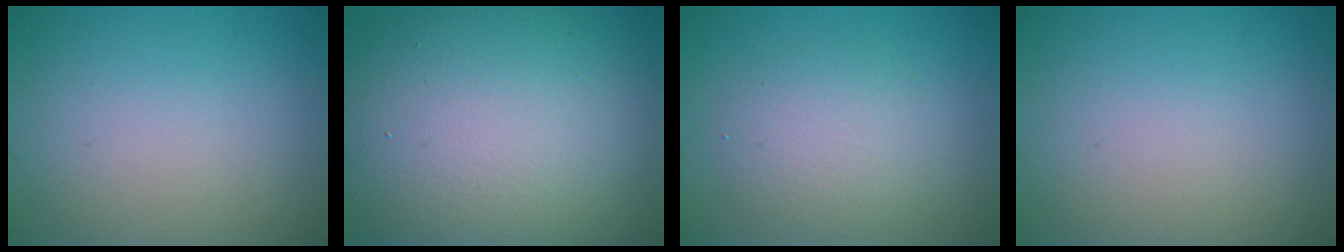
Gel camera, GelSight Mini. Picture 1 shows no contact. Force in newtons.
{"total": 15.1, "press": 15.1, "slide": 1.3}
{"total": 3.4, "press": 3.3, "slide": 0.2}
{"total": 0.0}